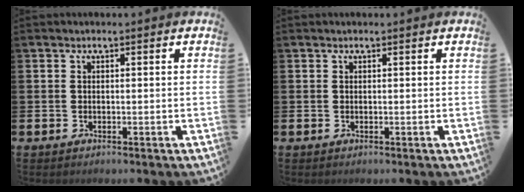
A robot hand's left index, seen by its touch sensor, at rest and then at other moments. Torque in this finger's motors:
{"motor_torque": [0.18, -0.31, 0.04, 0.01]}